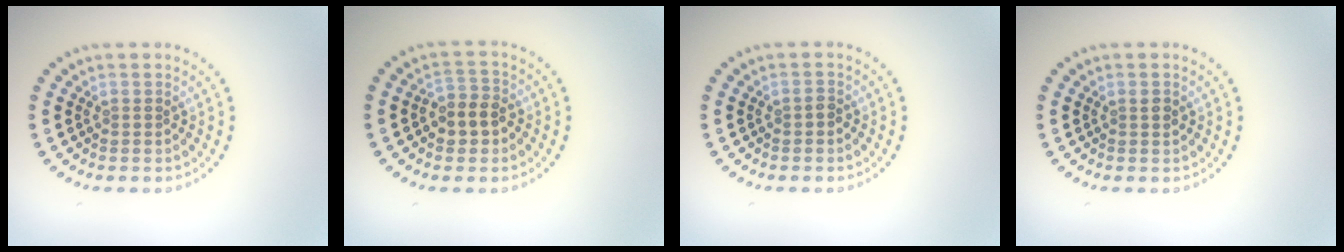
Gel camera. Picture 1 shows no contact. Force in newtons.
{"total": 2.8, "press": 2.6, "slide": 0.9}
{"total": 0.8, "press": 0.8, "slide": 0.1}
{"total": 0.7, "press": 0.7, "slide": 0.2}